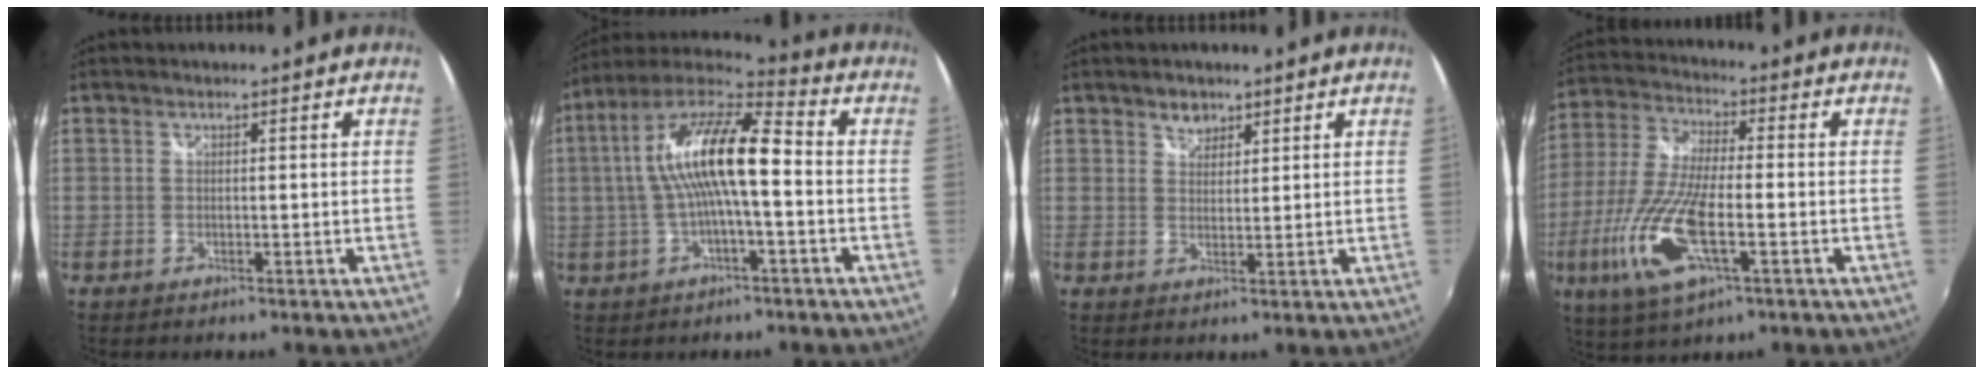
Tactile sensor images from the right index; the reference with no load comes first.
{"total": 15.4, "force": [0.1, 3.5, 15.0], "torque": [-0.276, 0.020, -0.005]}
{"total": 2.7, "force": [2.0, 1.7, 0.6], "torque": [-0.003, 0.005, 0.033]}
{"total": 16.3, "force": [-5.4, 5.1, 14.5], "torque": [-0.320, -0.021, -0.108]}